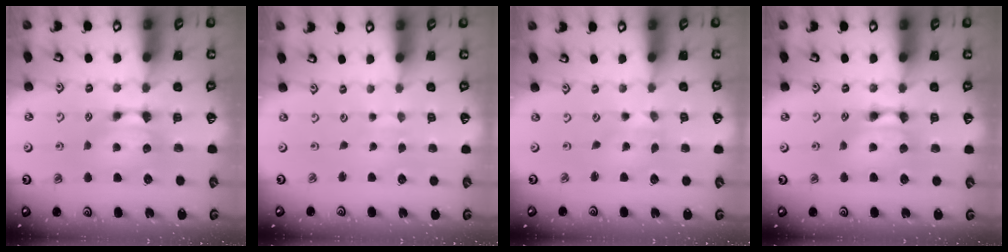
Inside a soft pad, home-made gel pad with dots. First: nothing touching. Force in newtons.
{"total": 4.4, "press": 4.4, "slide": 0.2}
{"total": 3.2, "press": 3.1, "slide": 0.7}
{"total": 2.0, "press": 2.0, "slide": 0.1}